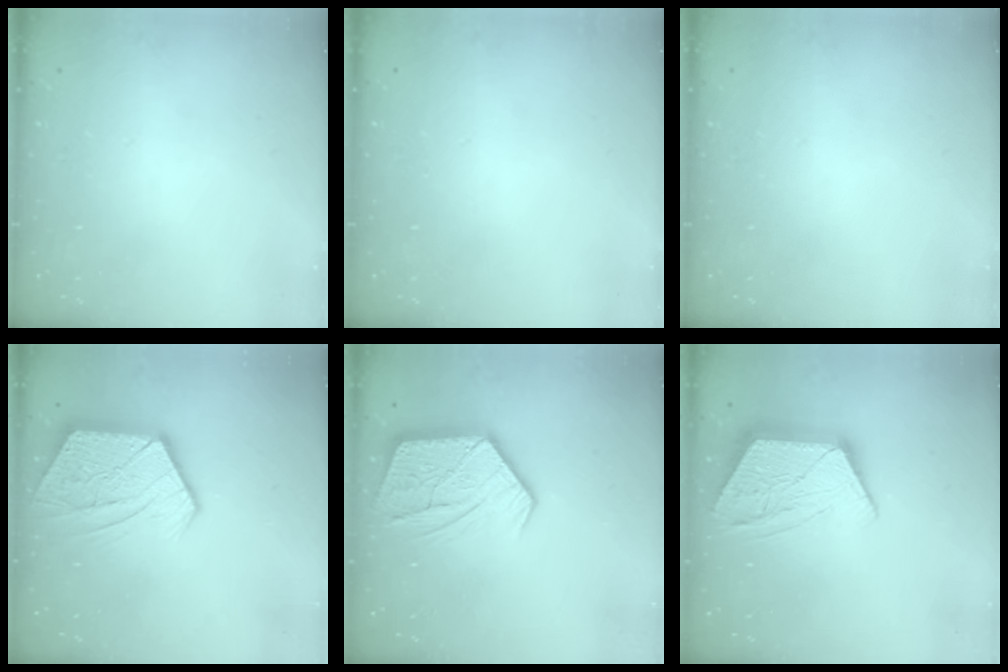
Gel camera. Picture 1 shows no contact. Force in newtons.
{"total": 0.0}
{"total": 0.0}
{"total": 13.8, "press": 13.8, "slide": 0.9}
{"total": 13.9, "press": 13.8, "slide": 1.1}
{"total": 13.4, "press": 13.4, "slide": 0.7}